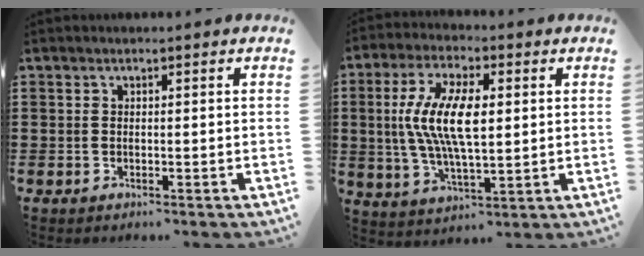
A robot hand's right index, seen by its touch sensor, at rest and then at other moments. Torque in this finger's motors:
{"motor_torque": [1.23, -0.47, 1.00, 0.21]}